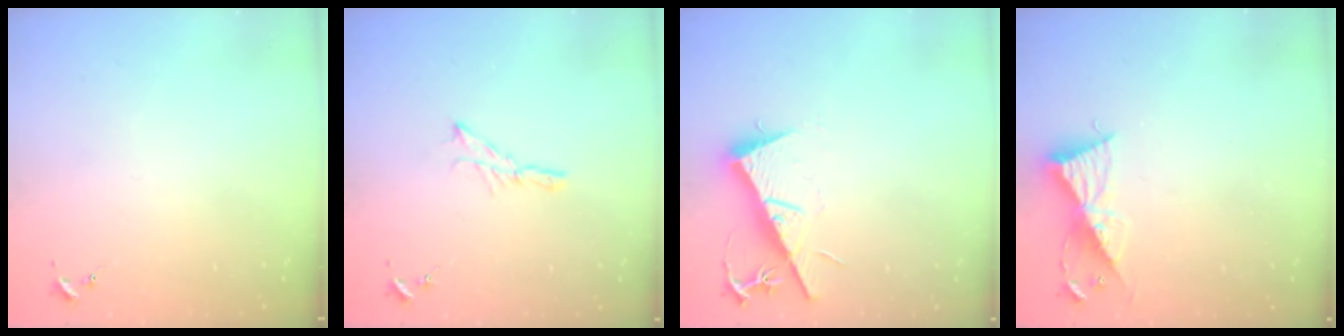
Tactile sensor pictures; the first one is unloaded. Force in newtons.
{"total": 5.3, "press": 5.3, "slide": 0.2}
{"total": 12.5, "press": 12.5, "slide": 0.5}
{"total": 9.3, "press": 9.3, "slide": 0.7}